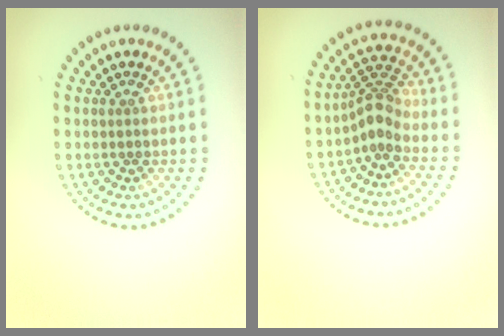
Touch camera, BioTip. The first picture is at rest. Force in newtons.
{"total": 2.8, "press": 2.0, "slide": 2.0}